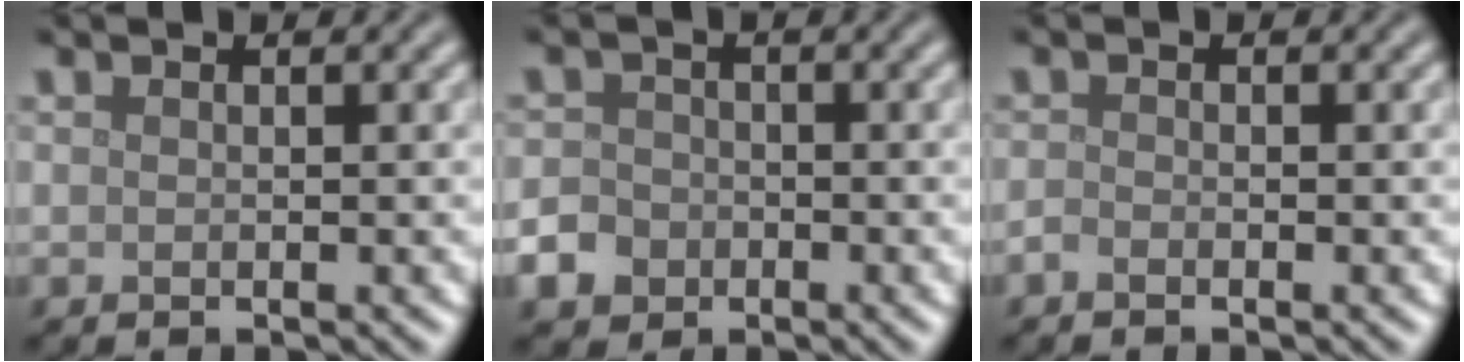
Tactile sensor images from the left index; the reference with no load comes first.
{"total": 3.4, "force": [-1.7, 2.8, 1.0], "torque": [-0.012, -0.007, -0.037]}
{"total": 0.6, "force": [-0.5, 0.2, 0.3], "torque": [-0.005, -0.003, -0.012]}